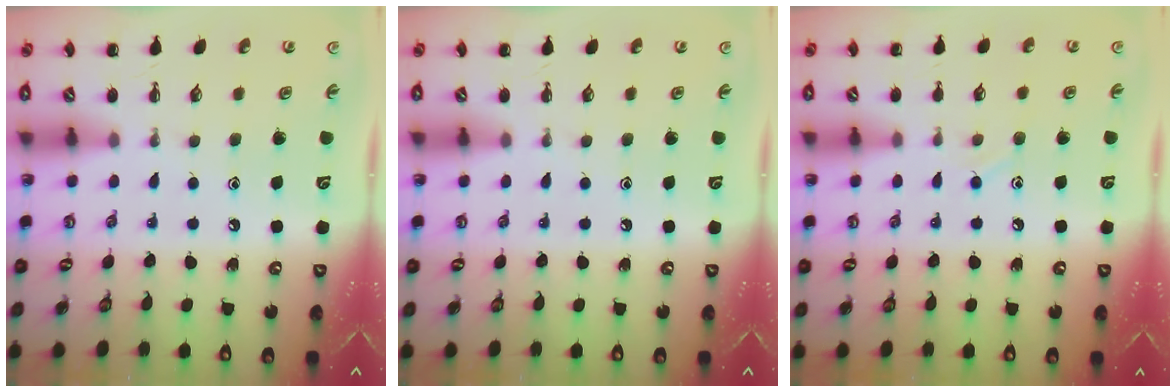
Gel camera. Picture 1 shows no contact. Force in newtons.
{"total": 0.0}
{"total": 6.3, "press": 6.1, "slide": 1.4}